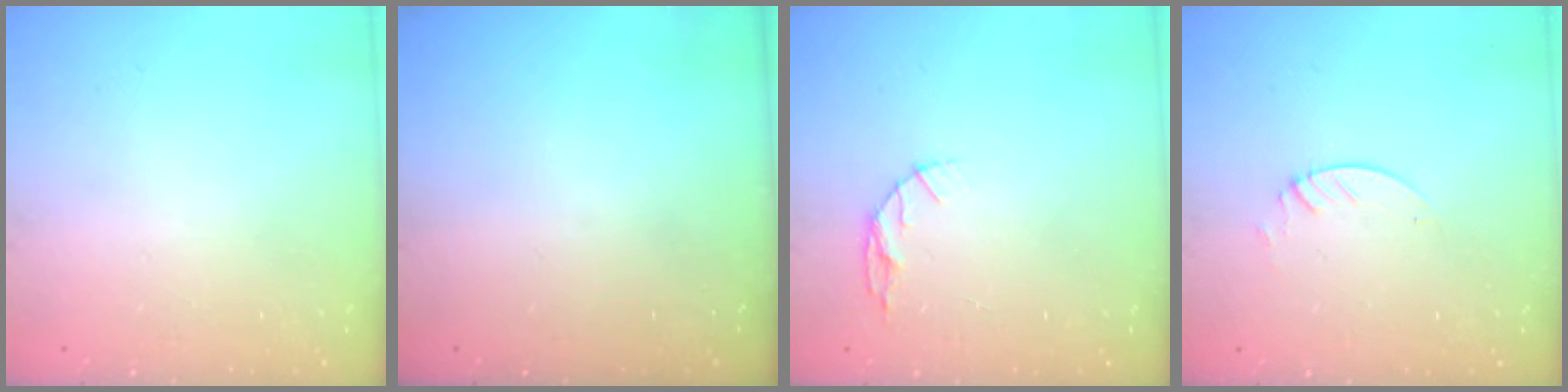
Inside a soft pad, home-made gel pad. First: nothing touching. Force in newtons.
{"total": 0.0}
{"total": 4.4, "press": 4.4, "slide": 0.5}
{"total": 1.3, "press": 1.3, "slide": 0.1}